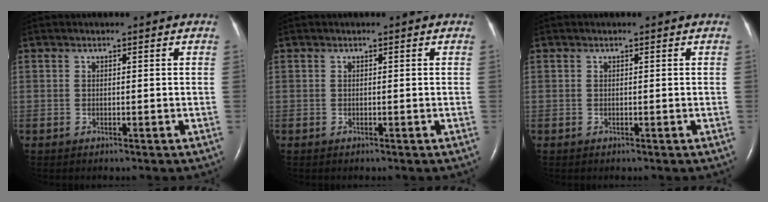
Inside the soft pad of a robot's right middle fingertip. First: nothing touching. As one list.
[{"total": 0.0}, {"total": 0.0}]